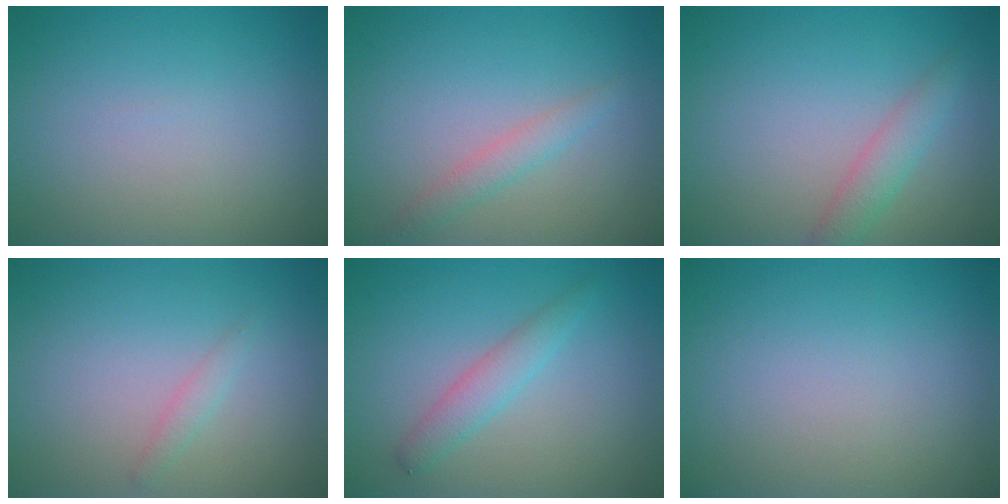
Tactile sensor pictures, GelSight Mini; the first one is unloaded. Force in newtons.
{"total": 1.6, "press": 1.6, "slide": 0.0}
{"total": 2.3, "press": 2.3, "slide": 0.0}
{"total": 0.9, "press": 0.9, "slide": 0.0}
{"total": 2.3, "press": 2.3, "slide": 0.1}
{"total": 0.0}